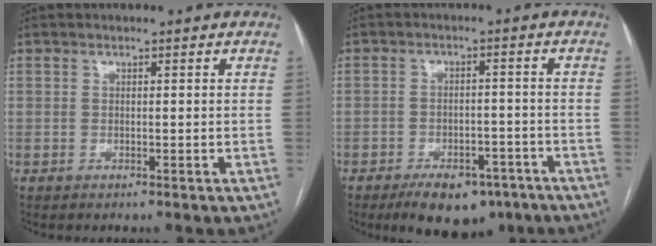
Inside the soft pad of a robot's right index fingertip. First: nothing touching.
{"total": 9.5, "force": [-6.7, 4.8, 4.8], "torque": [-0.060, 0.009, -0.097]}